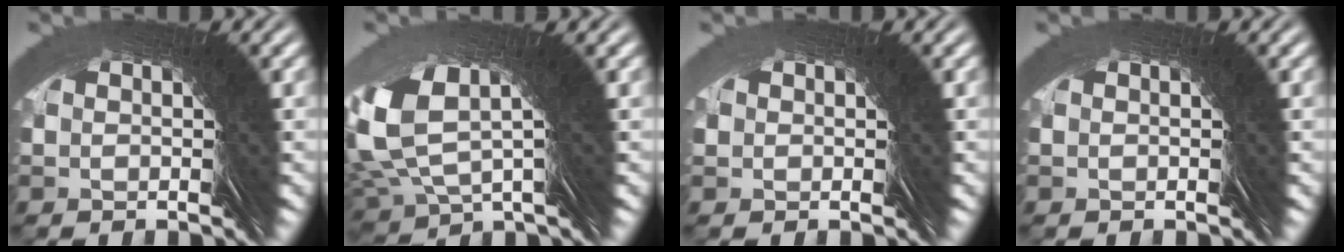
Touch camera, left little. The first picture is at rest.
{"total": 5.1, "force": [1.8, 3.2, 3.5], "torque": [-0.091, 0.006, 0.024]}
{"total": 1.3, "force": [0.1, 1.2, -0.5], "torque": [-0.003, -0.004, 0.000]}
{"total": 0.0}